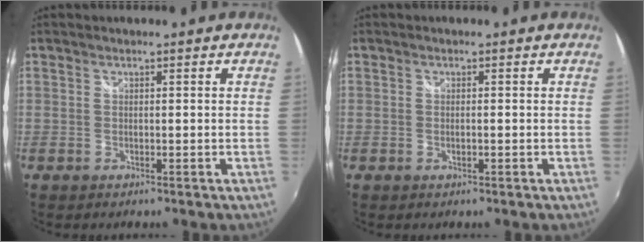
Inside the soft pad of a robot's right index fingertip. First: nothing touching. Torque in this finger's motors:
{"motor_torque": [-0.08, 0.00, -0.03, 0.00]}